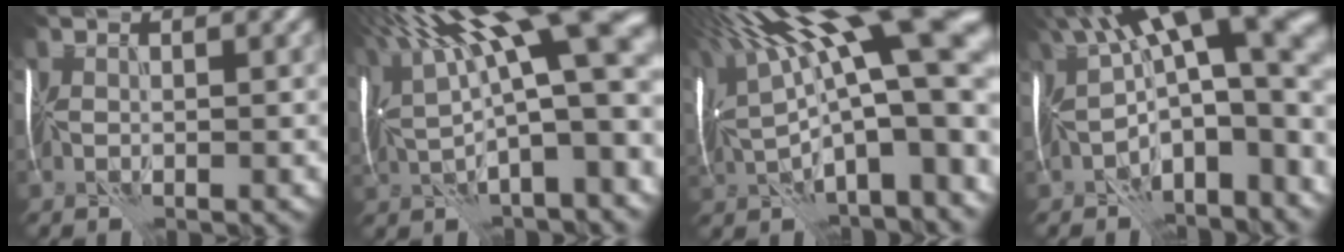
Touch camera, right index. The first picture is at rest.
{"total": 17.3, "force": [5.4, 4.4, 15.8], "torque": [-0.260, 0.037, 0.117]}
{"total": 18.8, "force": [3.7, 5.3, 17.7], "torque": [-0.269, 0.005, 0.093]}
{"total": 15.1, "force": [0.6, 6.5, 13.6], "torque": [-0.199, 0.024, 0.037]}